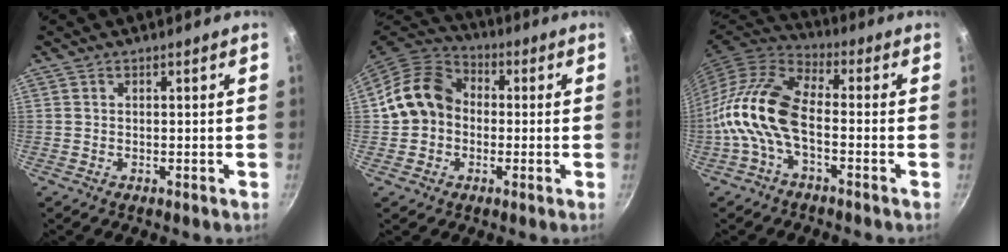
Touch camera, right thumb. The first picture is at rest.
{"total": 11.9, "force": [-0.1, 9.9, 6.6], "torque": [-0.086, 0.031, -0.017]}
{"total": 12.8, "force": [-3.1, 6.5, 10.6], "torque": [-0.212, 0.035, -0.078]}